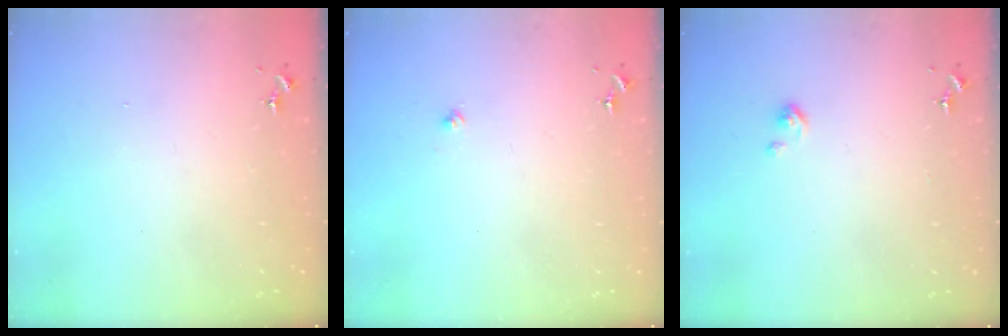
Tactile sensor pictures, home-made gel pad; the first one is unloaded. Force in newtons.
{"total": 2.1, "press": 2.1, "slide": 0.3}
{"total": 3.0, "press": 3.0, "slide": 0.3}